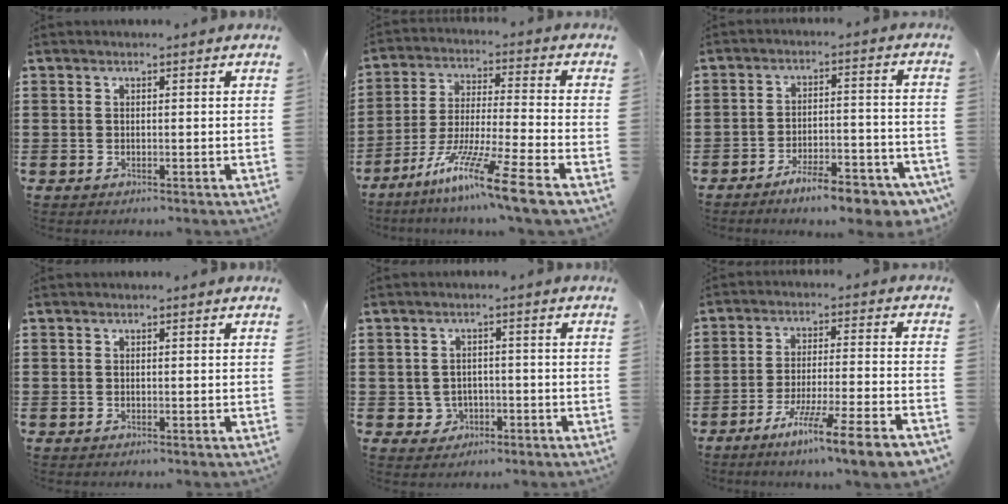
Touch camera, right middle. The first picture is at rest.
{"total": 12.0, "force": [-8.9, -0.6, 7.9], "torque": [-0.154, 0.000, -0.175]}
{"total": 8.2, "force": [-6.7, 1.3, 4.5], "torque": [-0.068, 0.007, -0.121]}
{"total": 0.0}
{"total": 2.3, "force": [-1.0, 2.0, 0.7], "torque": [-0.023, 0.001, -0.024]}
{"total": 9.0, "force": [-6.9, -0.6, 5.8], "torque": [-0.107, -0.011, -0.132]}